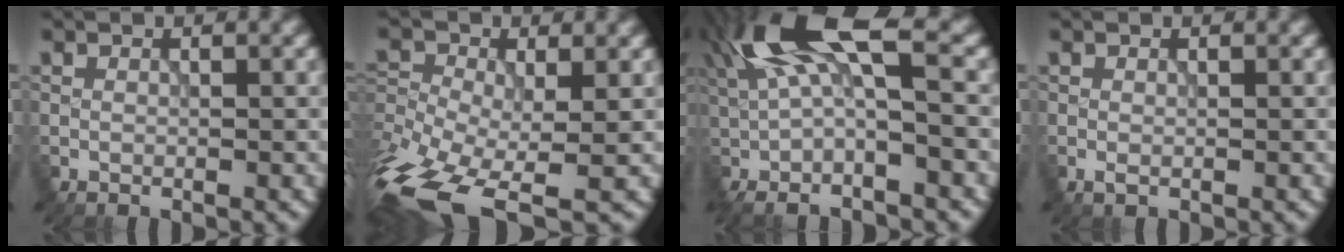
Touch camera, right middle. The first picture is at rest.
{"total": 11.1, "force": [-6.5, 5.0, 7.5], "torque": [-0.164, -0.024, -0.109]}
{"total": 11.5, "force": [2.9, 4.0, 10.4], "torque": [-0.200, 0.012, 0.049]}
{"total": 0.6, "force": [-0.2, 0.3, 0.4], "torque": [-0.008, -0.005, -0.002]}